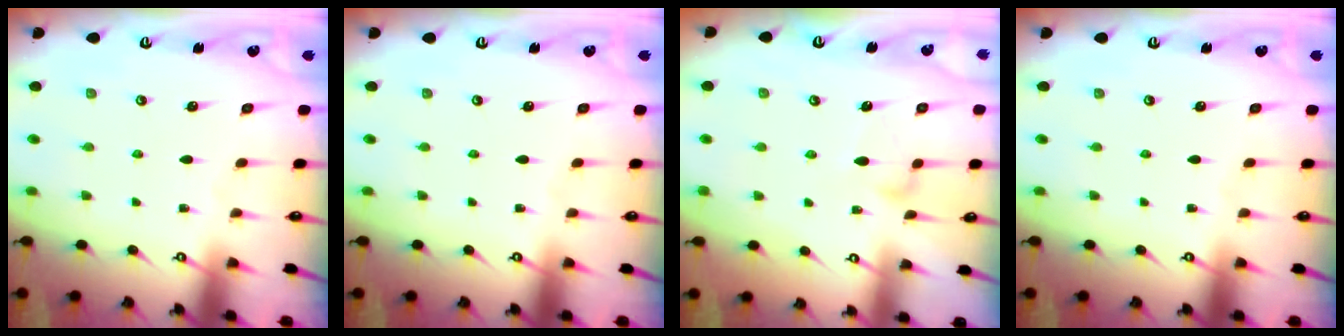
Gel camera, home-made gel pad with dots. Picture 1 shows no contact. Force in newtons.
{"total": 0.0}
{"total": 6.5, "press": 6.5, "slide": 0.3}
{"total": 0.0}